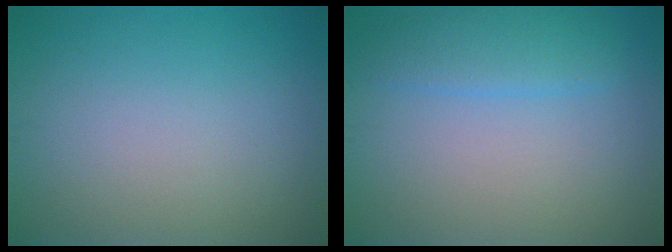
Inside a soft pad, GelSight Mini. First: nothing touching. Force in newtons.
{"total": 2.8, "press": 2.8, "slide": 0.3}